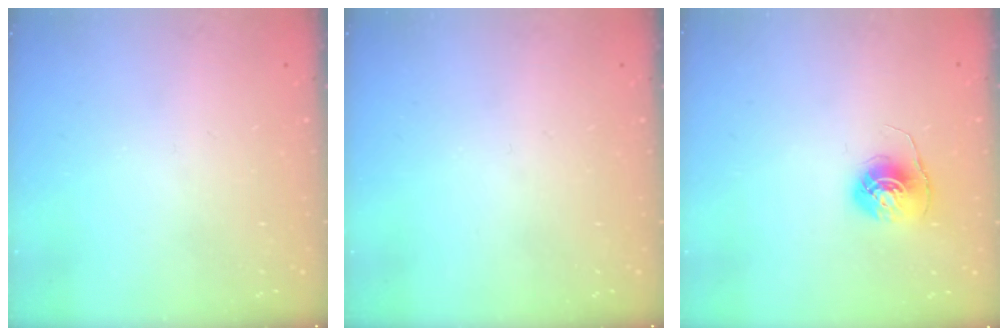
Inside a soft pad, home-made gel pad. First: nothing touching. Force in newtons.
{"total": 0.0}
{"total": 6.0, "press": 6.0, "slide": 0.5}